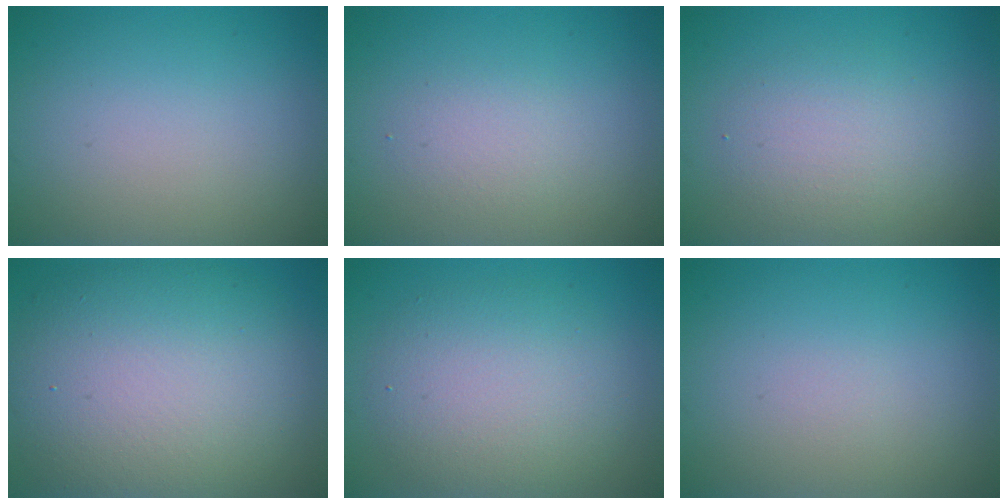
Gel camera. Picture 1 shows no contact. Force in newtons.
{"total": 1.7, "press": 1.7, "slide": 0.2}
{"total": 3.0, "press": 3.0, "slide": 0.2}
{"total": 11.7, "press": 11.6, "slide": 1.1}
{"total": 5.3, "press": 5.3, "slide": 0.6}
{"total": 0.0}